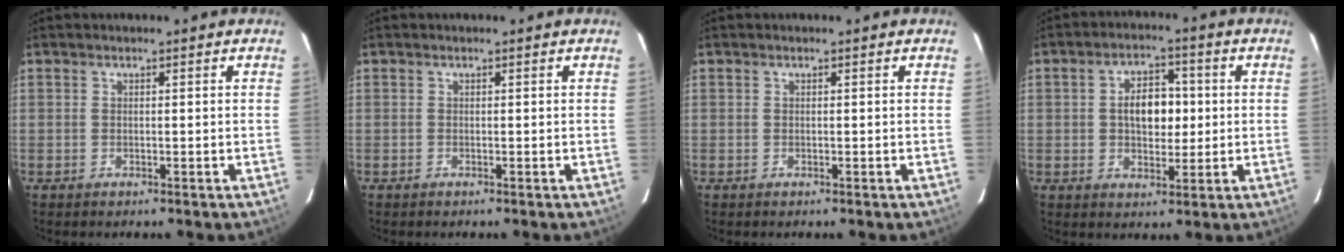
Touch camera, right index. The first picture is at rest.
{"total": 0.0}
{"total": 0.0}
{"total": 7.6, "force": [0.5, 4.7, 5.9], "torque": [-0.101, 0.017, 0.010]}